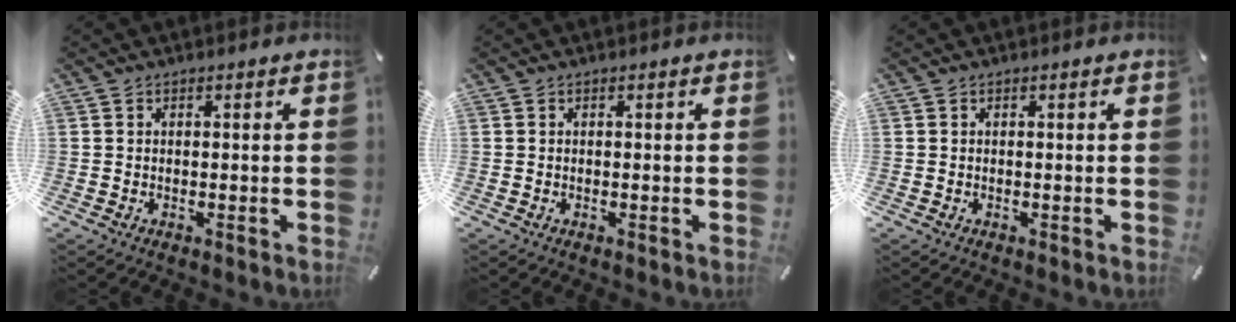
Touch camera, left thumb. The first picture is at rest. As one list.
[{"total": 0.0}, {"total": 0.0}]